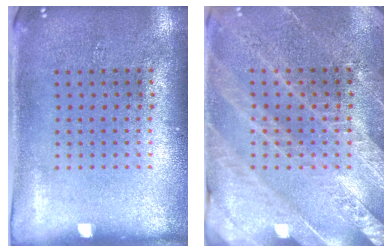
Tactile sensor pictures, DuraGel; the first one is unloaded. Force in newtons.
{"total": 2.8, "press": 2.7, "slide": 0.7}